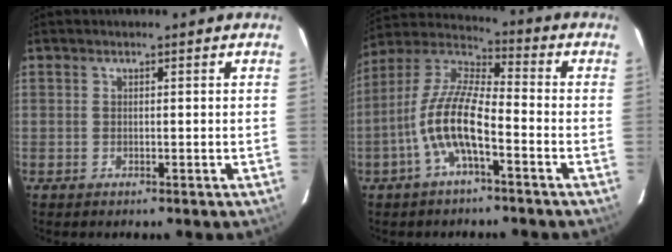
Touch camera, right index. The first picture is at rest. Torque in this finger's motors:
{"motor_torque": [1.73, -0.41, 1.03, 0.21]}